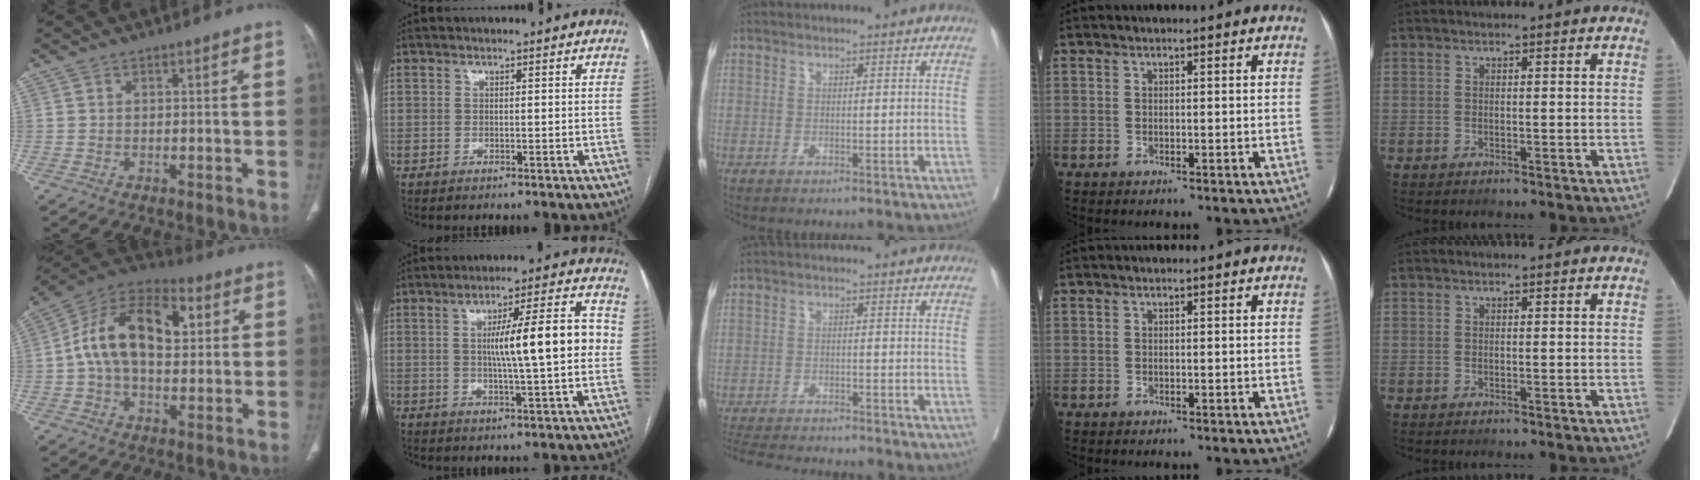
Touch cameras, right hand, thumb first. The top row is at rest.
{"thumb": {"total": 18.3, "force": [2.8, 11.2, 14.2], "torque": [-0.222, 0.027, 0.040]}, "index": {"total": 12.8, "force": [0.9, 1.1, 12.7], "torque": [-0.192, 0.020, 0.013]}, "middle": {"total": 12.3, "force": [-11.4, 1.8, 4.3], "torque": [-0.073, -0.011, -0.161]}}